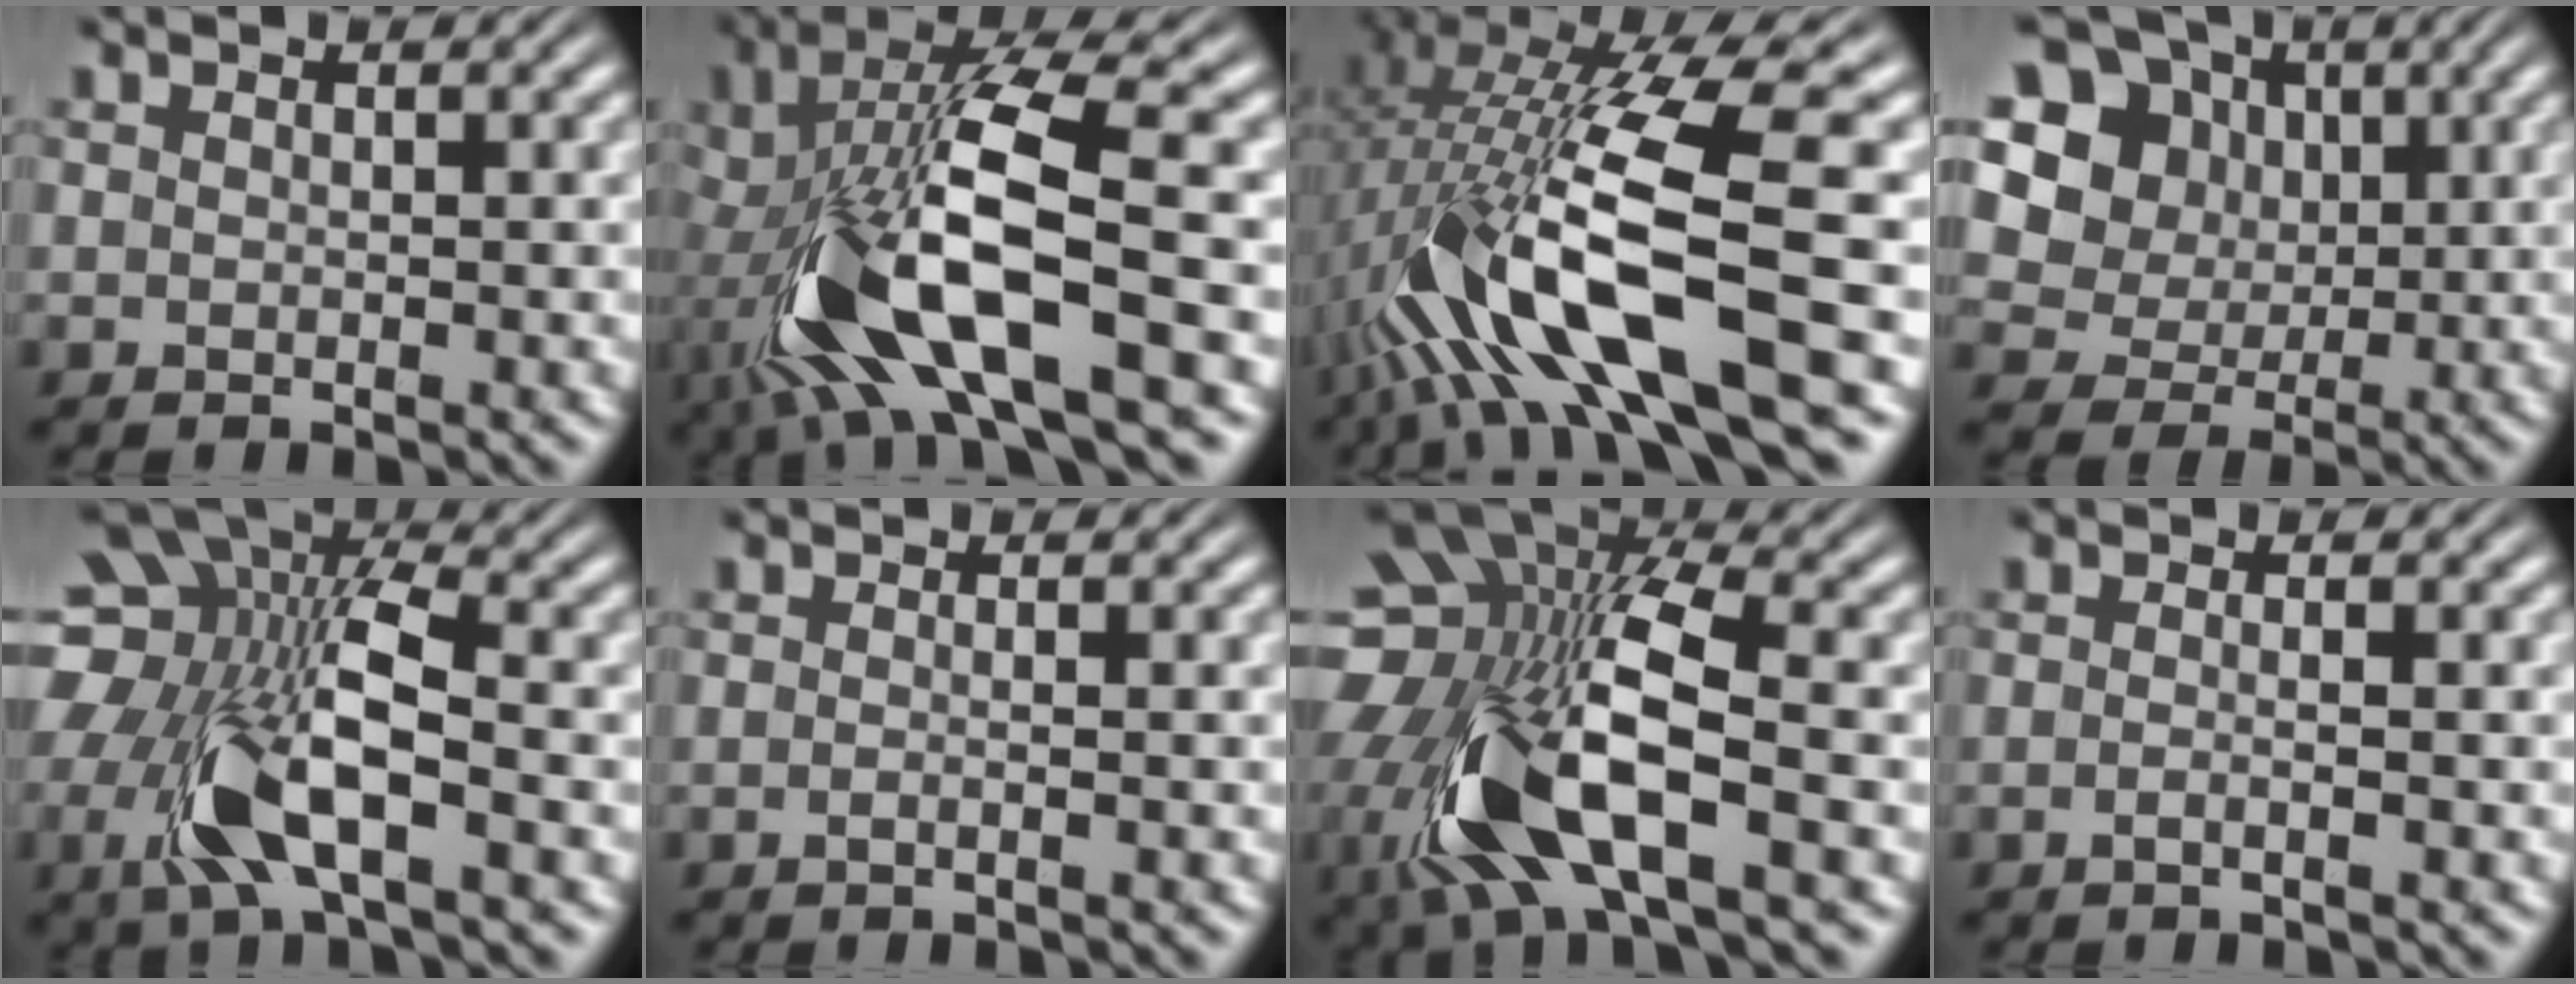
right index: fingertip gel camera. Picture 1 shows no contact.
{"total": 11.2, "force": [-2.5, 4.5, 10.0], "torque": [-0.204, -0.022, -0.026]}
{"total": 12.4, "force": [-2.8, 4.8, 11.1], "torque": [-0.228, -0.025, -0.022]}
{"total": 14.3, "force": [3.0, 12.0, 7.1], "torque": [-0.153, -0.020, 0.046]}
{"total": 10.9, "force": [-0.2, 7.1, 8.3], "torque": [-0.175, -0.015, -0.001]}
{"total": 0.9, "force": [-0.6, -0.1, 0.6], "torque": [-0.016, -0.002, -0.013]}
{"total": 12.8, "force": [-1.2, 7.4, 10.3], "torque": [-0.213, -0.026, -0.011]}
{"total": 1.2, "force": [-0.8, -0.3, 0.8], "torque": [-0.021, -0.005, -0.015]}